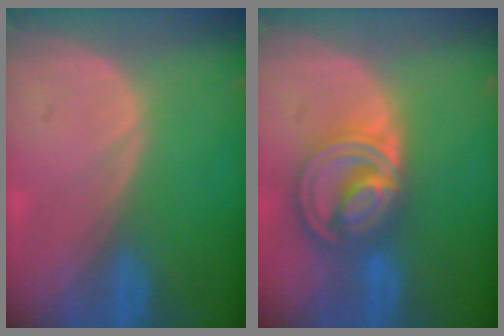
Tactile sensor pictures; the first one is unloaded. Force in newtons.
{"total": 8.7, "press": 7.4, "slide": 4.6}